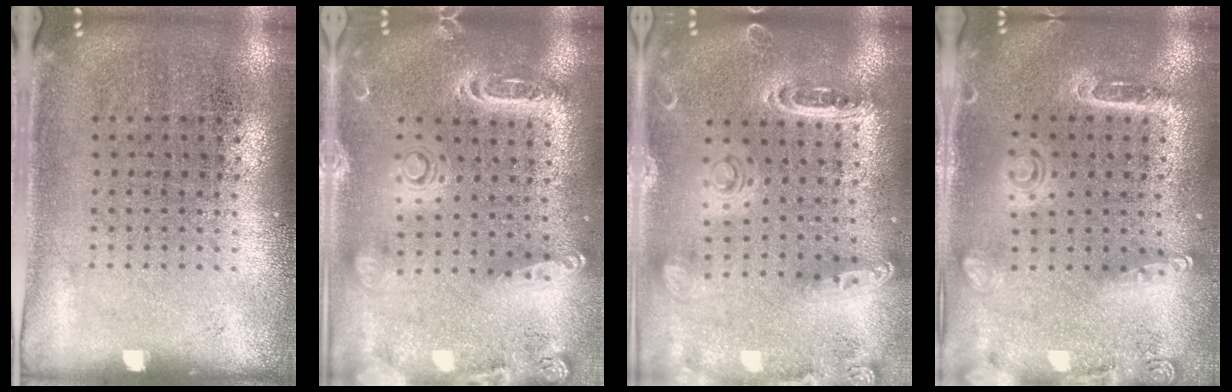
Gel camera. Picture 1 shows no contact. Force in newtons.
{"total": 2.3, "press": 2.1, "slide": 0.9}
{"total": 1.4, "press": 1.4, "slide": 0.0}
{"total": 1.6, "press": 1.5, "slide": 0.6}